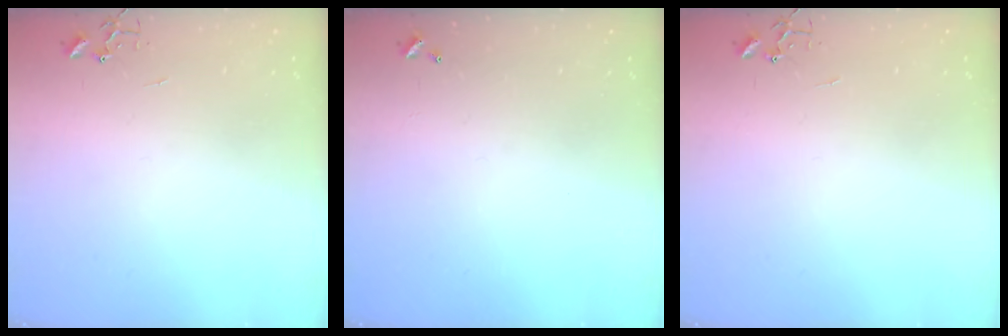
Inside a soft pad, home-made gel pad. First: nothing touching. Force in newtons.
{"total": 0.0}
{"total": 0.0}